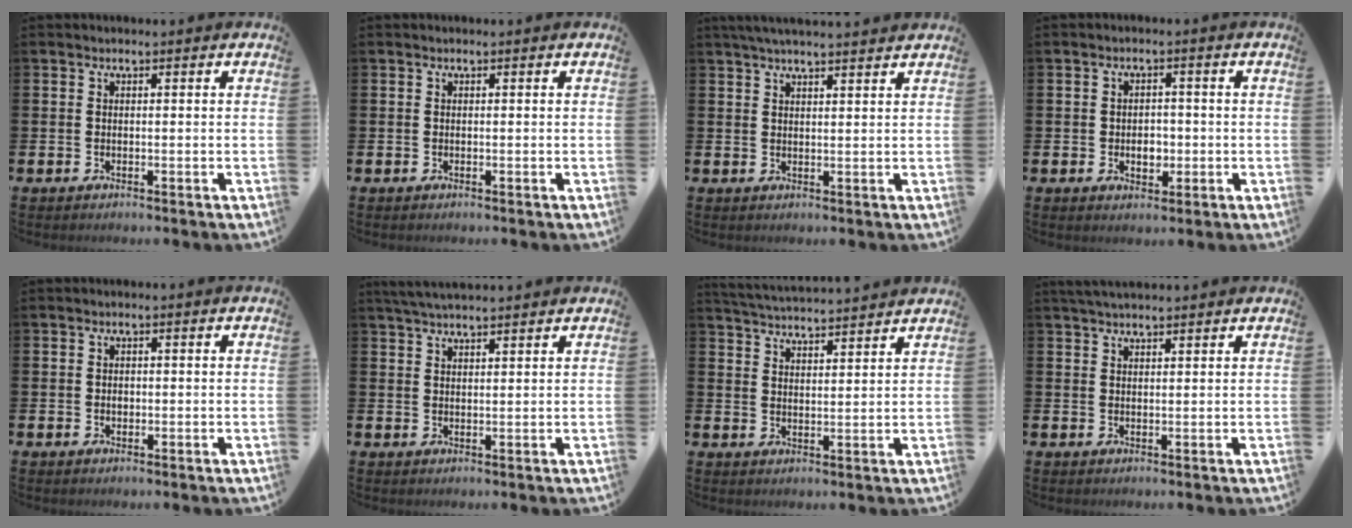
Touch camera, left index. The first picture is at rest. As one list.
[{"total": 0.0}, {"total": 3.6, "force": [3.4, 0.0, 1.2], "torque": [-0.026, -0.009, 0.061]}, {"total": 2.5, "force": [-0.4, 2.0, 1.5], "torque": [-0.009, -0.004, -0.015]}, {"total": 0.8, "force": [0.0, 0.7, 0.5], "torque": [0.004, 0.000, -0.004]}, {"total": 3.6, "force": [3.4, 0.3, 1.2], "torque": [-0.025, -0.010, 0.063]}, {"total": 4.5, "force": [4.5, -0.1, 0.1], "torque": [-0.025, -0.029, 0.082]}, {"total": 2.6, "force": [2.5, 0.3, 0.8], "torque": [-0.015, -0.004, 0.045]}]